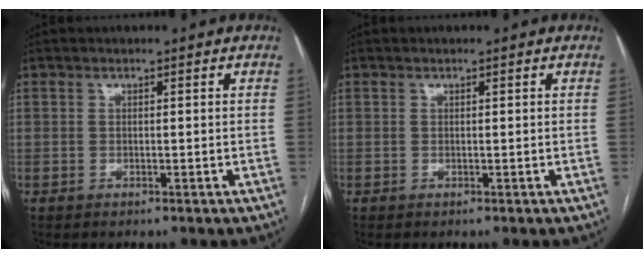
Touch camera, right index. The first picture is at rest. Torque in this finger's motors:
{"motor_torque": [0.08, 0.05, 0.04, 0.01]}